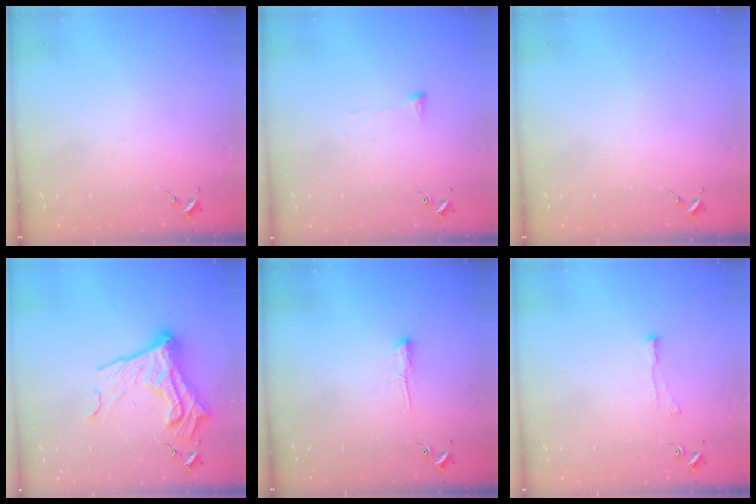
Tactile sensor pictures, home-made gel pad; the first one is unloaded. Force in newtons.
{"total": 3.1, "press": 3.1, "slide": 0.6}
{"total": 0.0}
{"total": 18.9, "press": 18.8, "slide": 1.8}
{"total": 3.4, "press": 3.4, "slide": 0.6}
{"total": 5.6, "press": 5.5, "slide": 0.7}